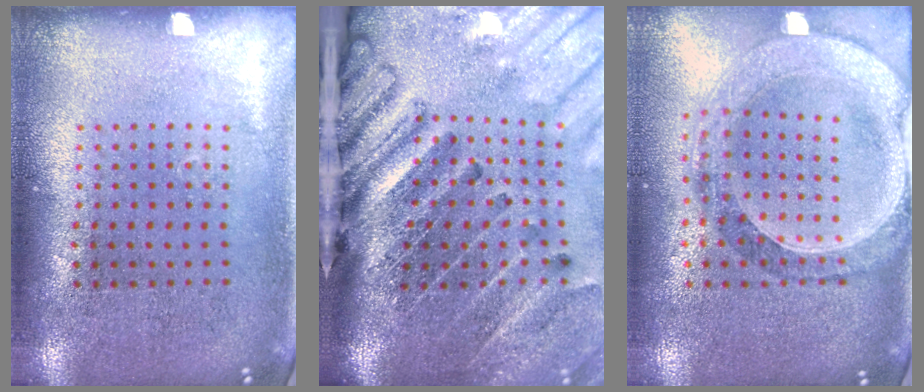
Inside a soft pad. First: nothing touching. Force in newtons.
{"total": 4.7, "press": 3.4, "slide": 3.2}
{"total": 1.4, "press": 1.4, "slide": 0.3}